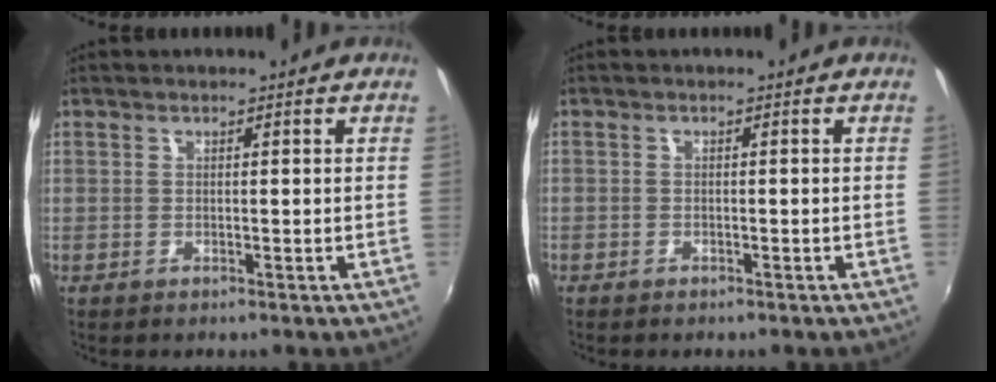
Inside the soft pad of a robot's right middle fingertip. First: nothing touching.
{"total": 1.3, "force": [-0.8, 0.9, 0.0], "torque": [-0.005, 0.005, -0.012]}